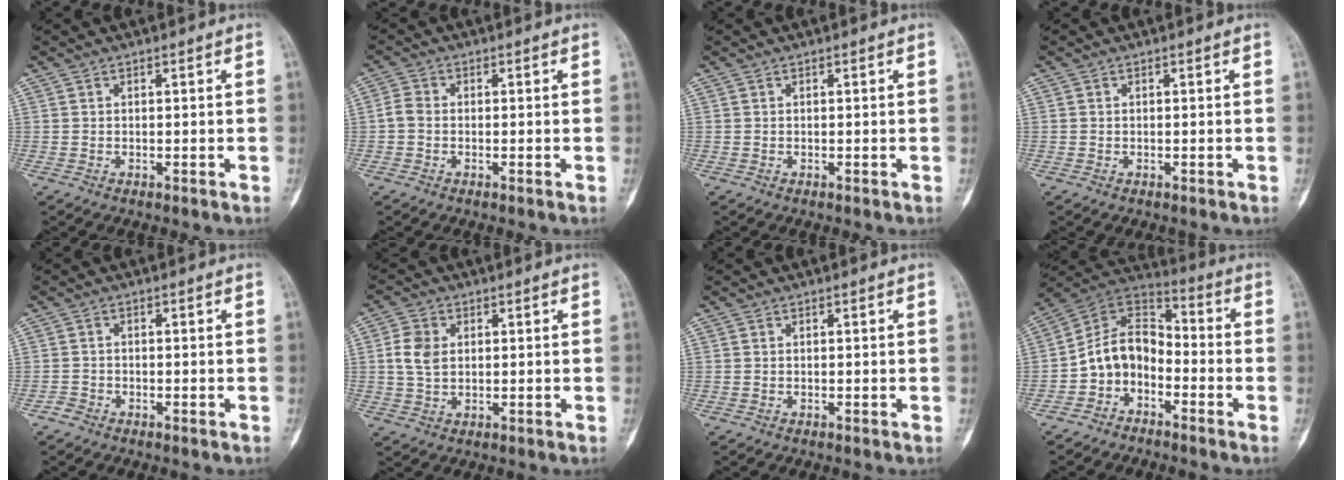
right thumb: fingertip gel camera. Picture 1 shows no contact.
{"total": 2.5, "force": [-0.4, 2.0, 1.5], "torque": [-0.025, 0.004, -0.017]}
{"total": 0.0}
{"total": 0.0}
{"total": 1.7, "force": [-1.2, 1.2, 0.0], "torque": [0.004, 0.008, -0.027]}
{"total": 5.6, "force": [0.7, 4.1, 3.7], "torque": [-0.067, 0.001, 0.013]}
{"total": 0.0}
{"total": 11.5, "force": [-3.9, 8.5, 6.7], "torque": [-0.094, 0.074, -0.086]}